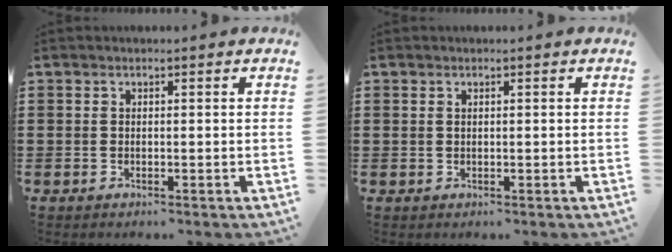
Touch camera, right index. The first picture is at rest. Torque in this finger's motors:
{"motor_torque": [0.82, 1.32, 0.04, 0.00]}